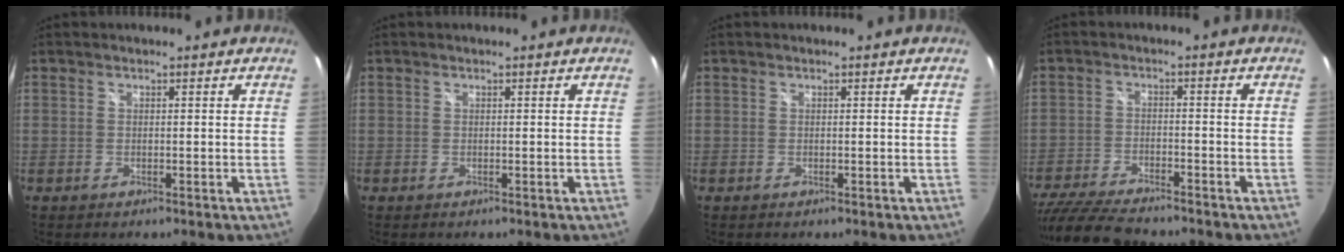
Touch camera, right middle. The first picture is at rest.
{"total": 0.0}
{"total": 0.0}
{"total": 12.7, "force": [-11.1, 2.5, 5.6], "torque": [-0.137, -0.029, -0.196]}